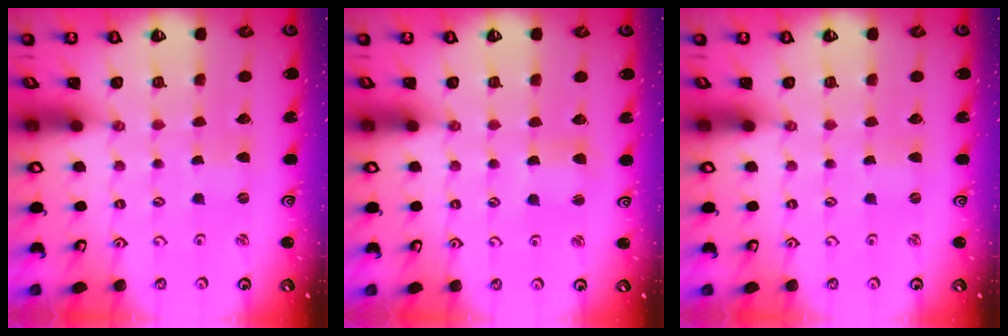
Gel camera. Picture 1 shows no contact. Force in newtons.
{"total": 2.5, "press": 2.5, "slide": 0.3}
{"total": 0.0}